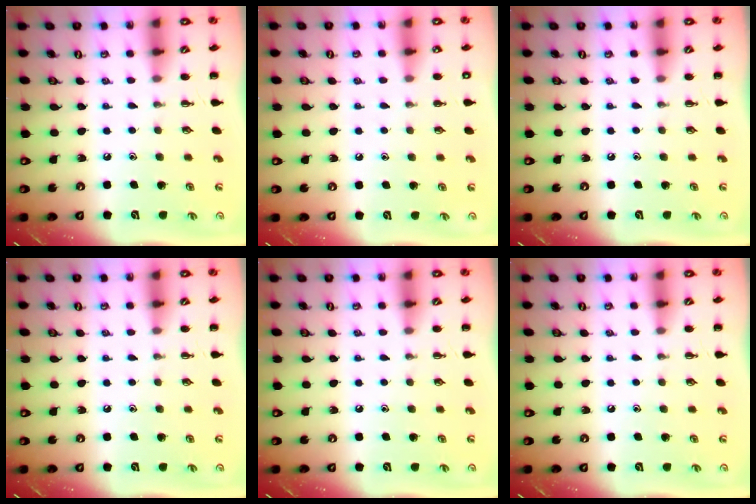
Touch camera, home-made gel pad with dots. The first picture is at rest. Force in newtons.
{"total": 1.3, "press": 1.3, "slide": 0.1}
{"total": 0.0}
{"total": 0.0}
{"total": 0.0}
{"total": 0.0}